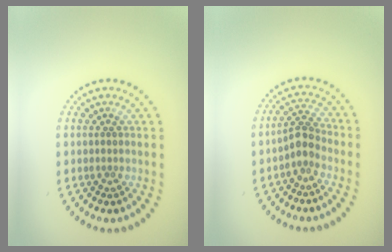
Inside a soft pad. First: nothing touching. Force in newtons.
{"total": 2.3, "press": 1.9, "slide": 1.4}